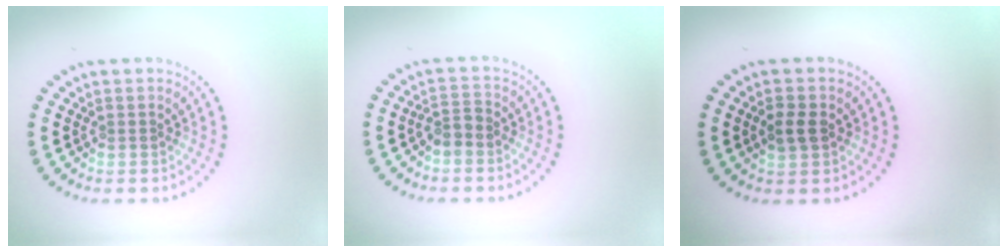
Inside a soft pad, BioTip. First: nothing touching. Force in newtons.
{"total": 1.6, "press": 1.4, "slide": 0.8}
{"total": 2.1, "press": 2.1, "slide": 0.3}